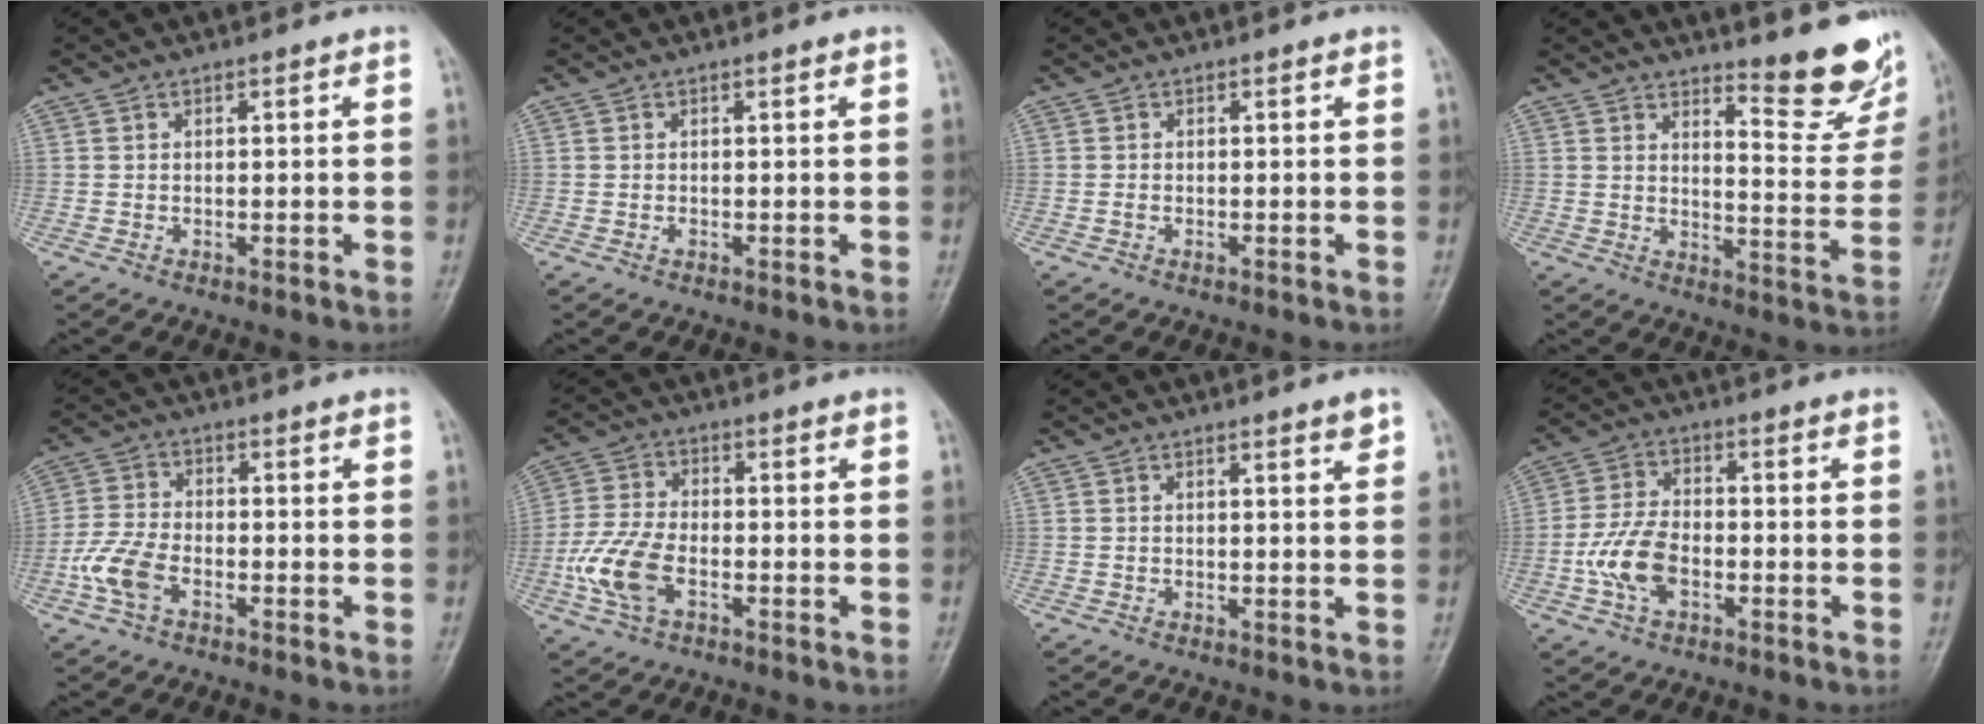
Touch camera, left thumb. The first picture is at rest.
{"total": 0.6, "force": [0.1, 0.3, 0.6], "torque": [-0.007, 0.002, 0.002]}
{"total": 0.0}
{"total": 12.0, "force": [10.0, 2.4, 6.2], "torque": [-0.050, -0.101, 0.127]}
{"total": 6.6, "force": [-3.0, 3.8, 4.5], "torque": [-0.101, 0.015, -0.064]}
{"total": 9.0, "force": [-3.3, 5.1, 6.7], "torque": [-0.150, 0.013, -0.067]}
{"total": 1.9, "force": [1.3, 0.2, 1.4], "torque": [-0.018, -0.009, 0.019]}
{"total": 8.2, "force": [-2.5, 4.9, 6.0], "torque": [-0.119, 0.017, -0.052]}